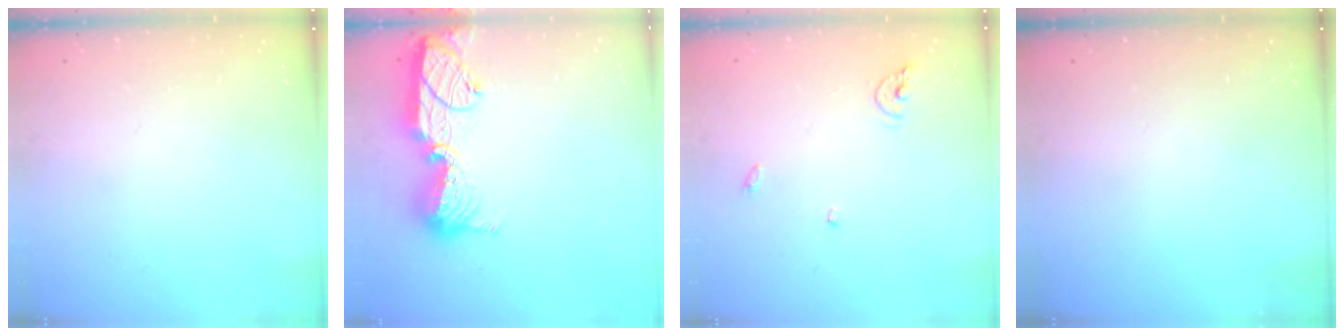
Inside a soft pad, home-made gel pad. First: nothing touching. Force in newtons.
{"total": 14.9, "press": 14.9, "slide": 0.9}
{"total": 6.1, "press": 6.1, "slide": 0.6}
{"total": 0.0}